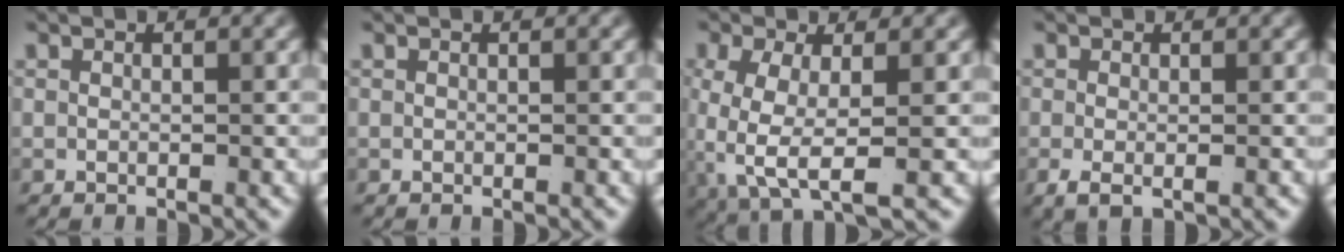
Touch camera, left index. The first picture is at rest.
{"total": 0.0}
{"total": 6.7, "force": [-1.0, 3.6, 5.6], "torque": [-0.136, -0.043, 0.008]}
{"total": 1.7, "force": [-0.8, 0.4, 1.5], "torque": [-0.034, -0.019, -0.002]}